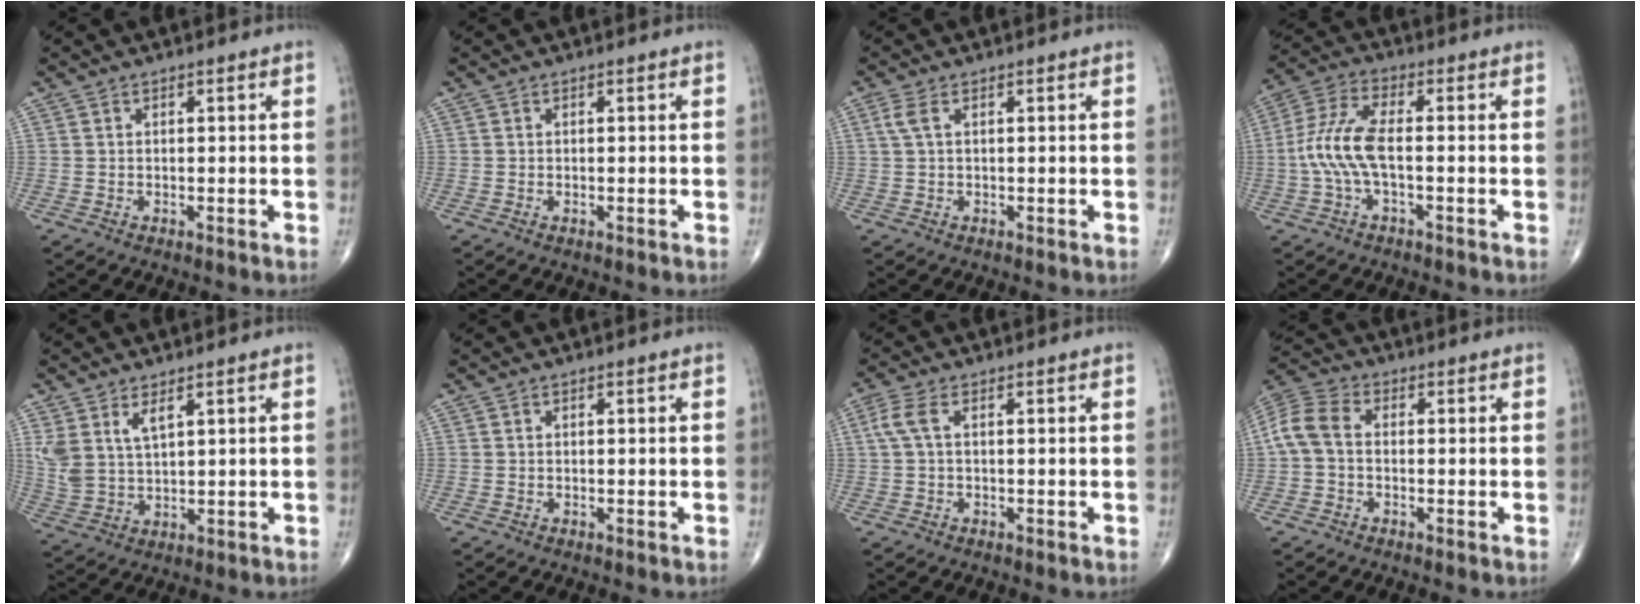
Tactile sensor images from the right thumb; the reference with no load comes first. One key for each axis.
{"total": 0.0}
{"total": 2.2, "fx": 0.7, "fy": 0.8, "fz": 1.9, "tx": -0.059, "ty": 0.012, "tz": 0.019}
{"total": 8.9, "fx": -1.2, "fy": 3.2, "fz": 8.3, "tx": -0.201, "ty": 0.026, "tz": -0.028}
{"total": 6.6, "fx": 3.3, "fy": 3.0, "fz": 4.8, "tx": -0.099, "ty": -0.014, "tz": 0.078}
{"total": 0.0}
{"total": 3.5, "fx": 0.6, "fy": 1.4, "fz": 3.1, "tx": -0.093, "ty": 0.014, "tz": 0.012}
{"total": 7.0, "fx": -0.3, "fy": 4.6, "fz": 5.3, "tx": -0.110, "ty": 0.021, "tz": -0.017}